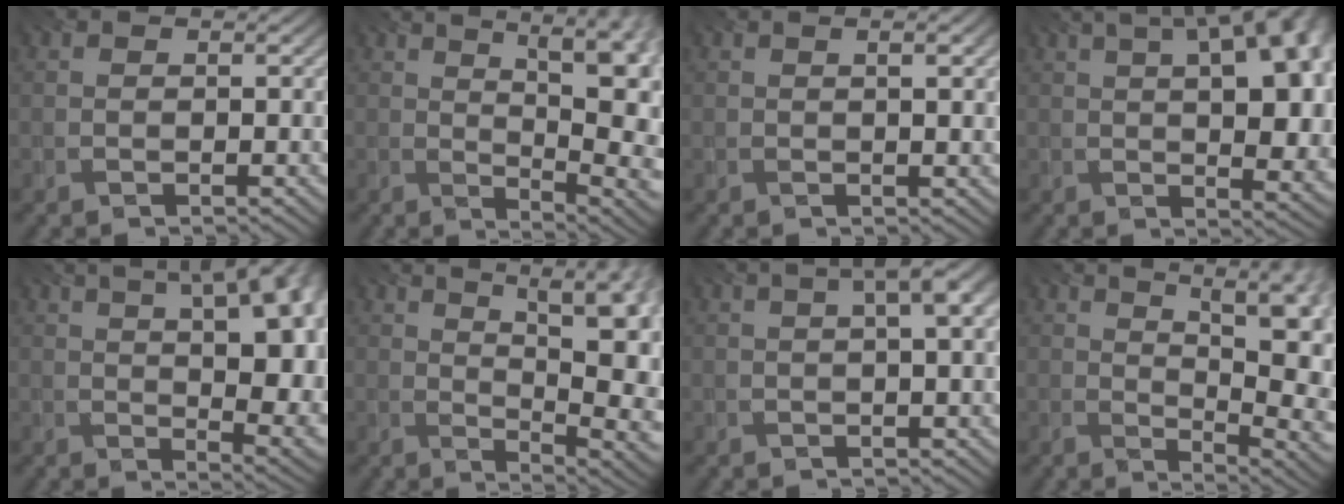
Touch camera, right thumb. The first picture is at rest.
{"total": 13.3, "force": [2.8, 5.3, 11.9], "torque": [-0.147, 0.044, 0.045]}
{"total": 2.2, "force": [0.7, 0.1, 2.1], "torque": [-0.030, -0.002, 0.014]}
{"total": 16.8, "force": [4.9, 7.0, 14.5], "torque": [-0.186, 0.042, 0.073]}
{"total": 18.4, "force": [5.6, 7.8, 15.7], "torque": [-0.196, 0.041, 0.093]}
{"total": 15.1, "force": [3.9, 6.2, 13.2], "torque": [-0.165, 0.047, 0.059]}
{"total": 4.5, "force": [1.3, 0.7, 4.3], "torque": [-0.060, 0.014, 0.021]}
{"total": 12.1, "force": [2.6, 4.7, 10.8], "torque": [-0.140, 0.040, 0.046]}